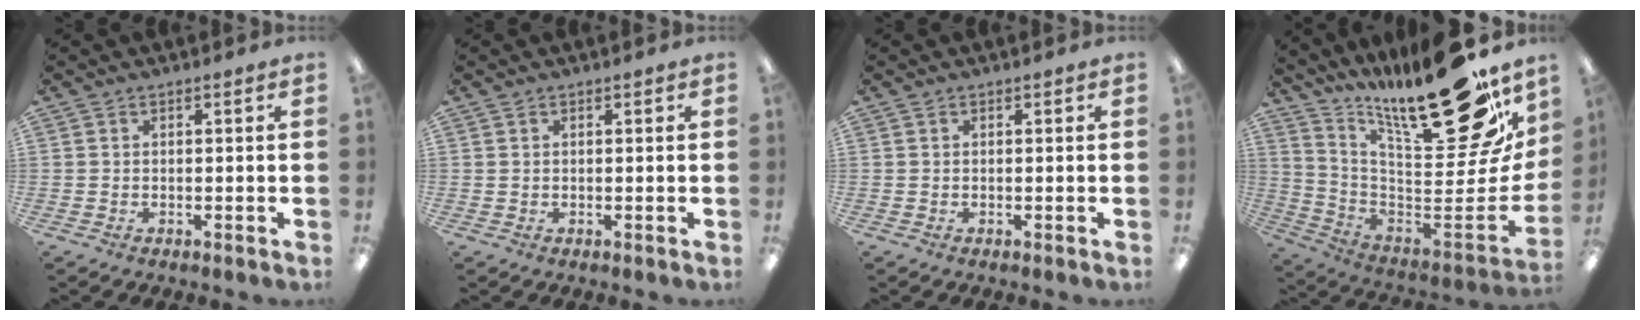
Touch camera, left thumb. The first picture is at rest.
{"total": 0.7, "force": [0.3, 0.5, 0.3], "torque": [-0.007, 0.005, 0.005]}
{"total": 0.0}
{"total": 28.1, "force": [19.5, 8.4, 18.4], "torque": [-0.249, -0.141, 0.321]}